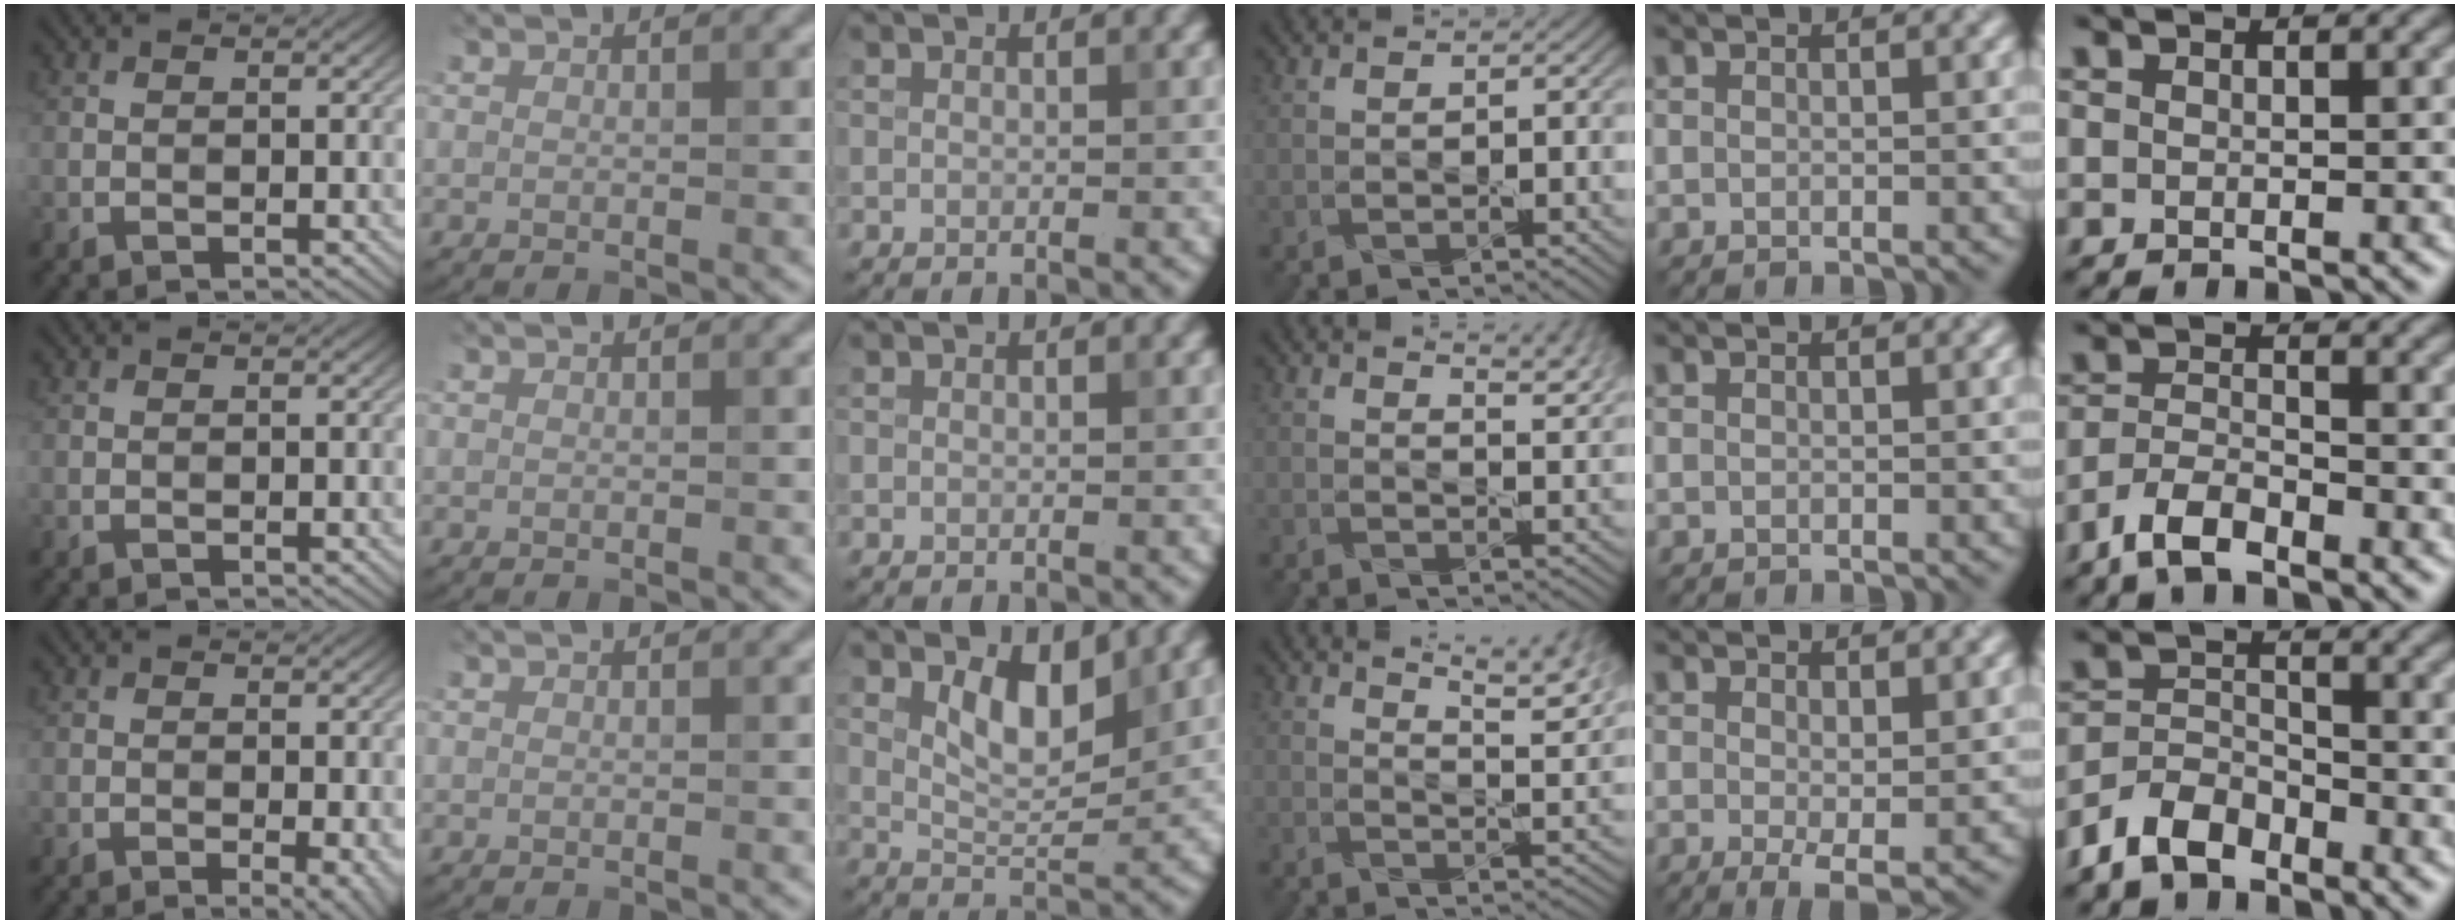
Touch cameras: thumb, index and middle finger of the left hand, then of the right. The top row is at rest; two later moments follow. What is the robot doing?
{"motion": "pour", "object": "sugar"}